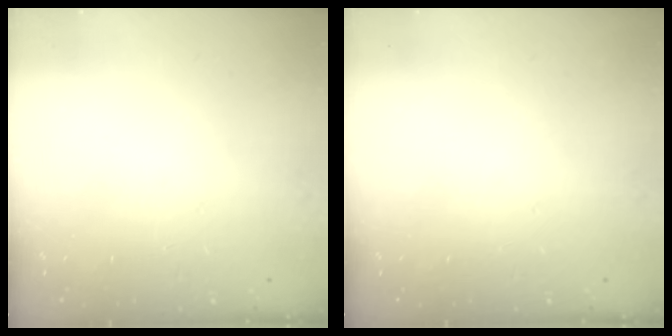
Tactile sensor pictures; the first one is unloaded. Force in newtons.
{"total": 0.0}